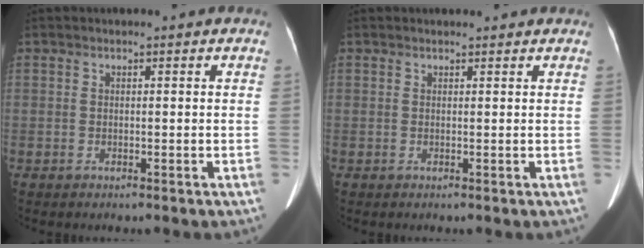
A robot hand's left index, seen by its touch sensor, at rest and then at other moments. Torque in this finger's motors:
{"motor_torque": [0.03, 0.01, 0.00, 0.00]}